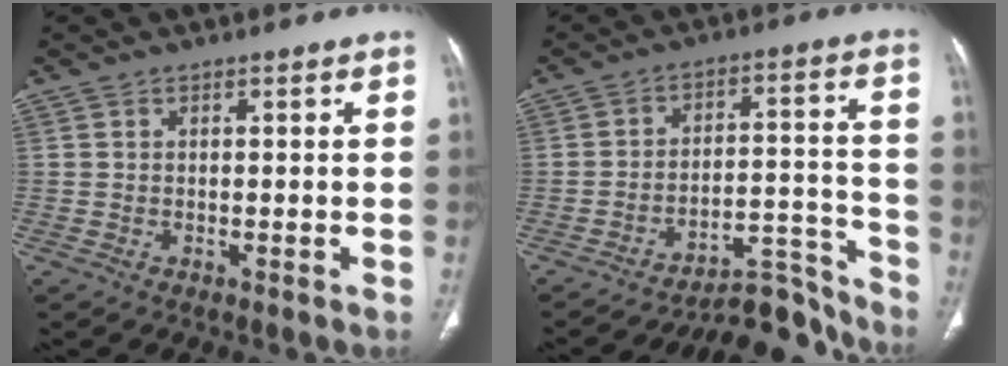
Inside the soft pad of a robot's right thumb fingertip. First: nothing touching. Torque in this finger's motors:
{"motor_torque": [2.61, -0.39, 0.17, -1.68, -0.03]}